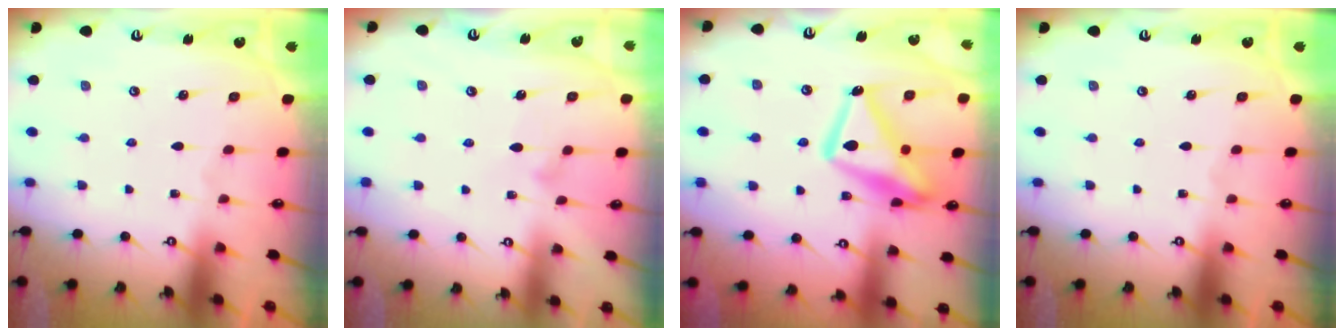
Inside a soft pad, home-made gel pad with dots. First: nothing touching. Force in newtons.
{"total": 8.2, "press": 8.1, "slide": 0.4}
{"total": 15.2, "press": 15.1, "slide": 1.3}
{"total": 0.0}